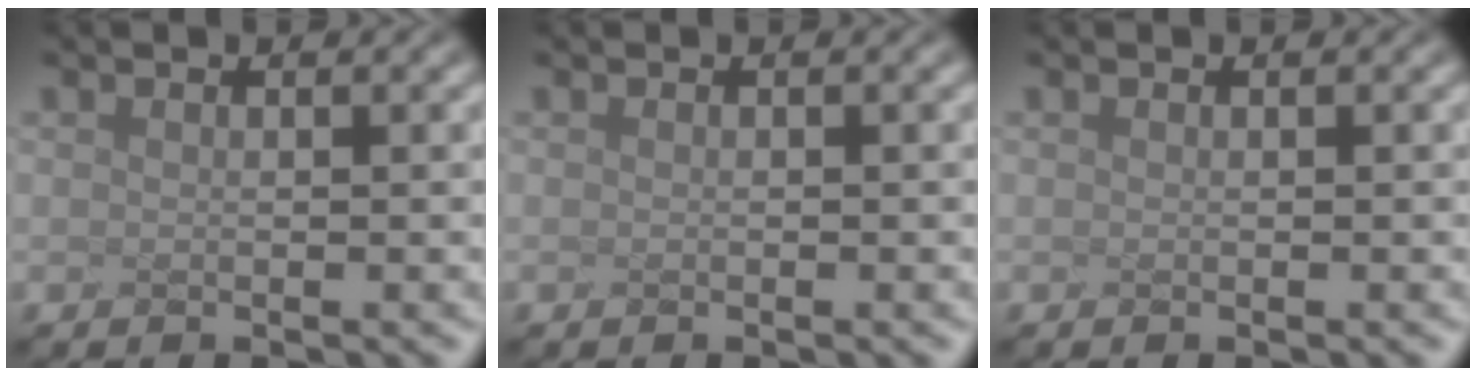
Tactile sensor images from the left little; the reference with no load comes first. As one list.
[{"total": 0.0}, {"total": 0.0}]